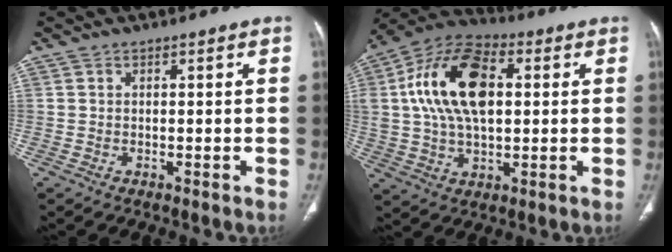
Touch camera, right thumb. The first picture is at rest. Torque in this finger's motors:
{"motor_torque": [2.43, 2.59, 2.19, 0.58, 0.70]}